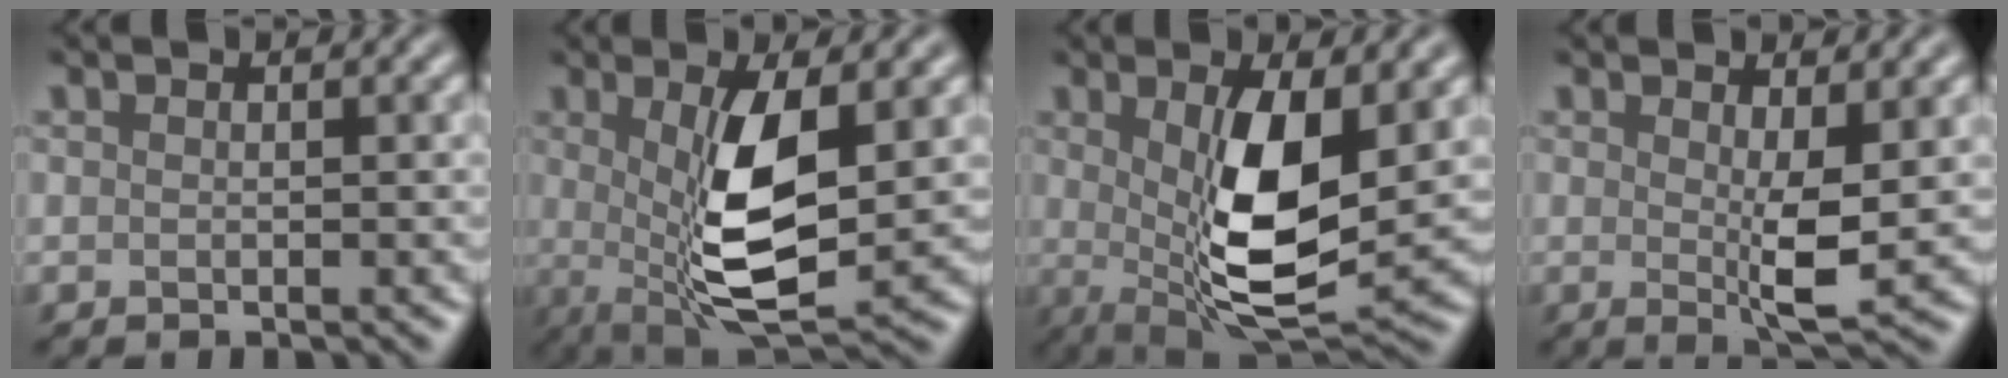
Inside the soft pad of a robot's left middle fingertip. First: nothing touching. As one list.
[{"total": 7.9, "force": [0.4, 2.4, 7.5], "torque": [-0.138, -0.015, 0.011]}, {"total": 8.9, "force": [0.6, 2.9, 8.3], "torque": [-0.150, -0.018, 0.015]}, {"total": 3.7, "force": [0.3, 0.5, 3.6], "torque": [-0.068, -0.015, 0.008]}]